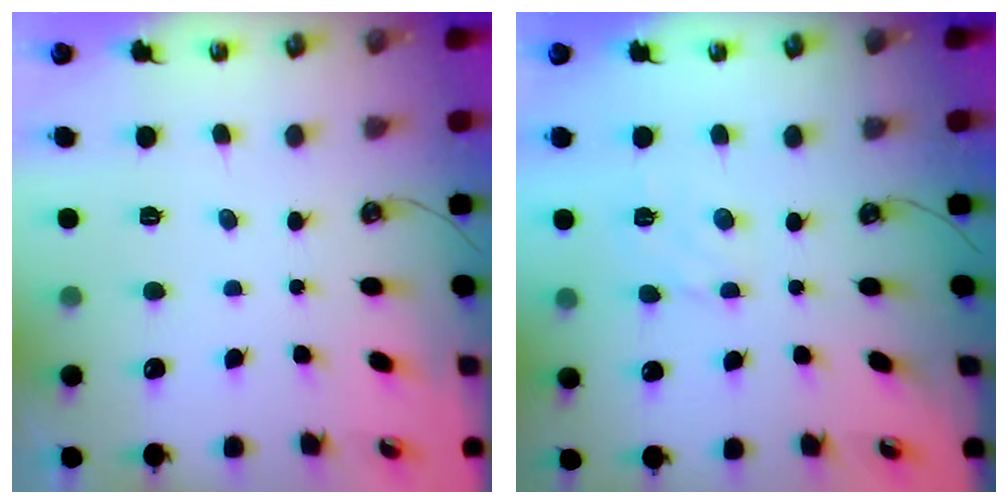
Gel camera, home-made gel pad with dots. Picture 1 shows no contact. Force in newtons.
{"total": 2.1, "press": 2.1, "slide": 0.5}